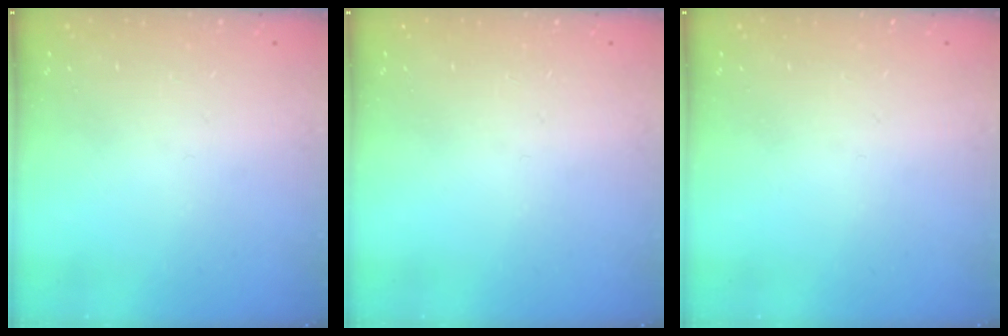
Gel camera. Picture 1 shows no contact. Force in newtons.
{"total": 0.0}
{"total": 0.0}